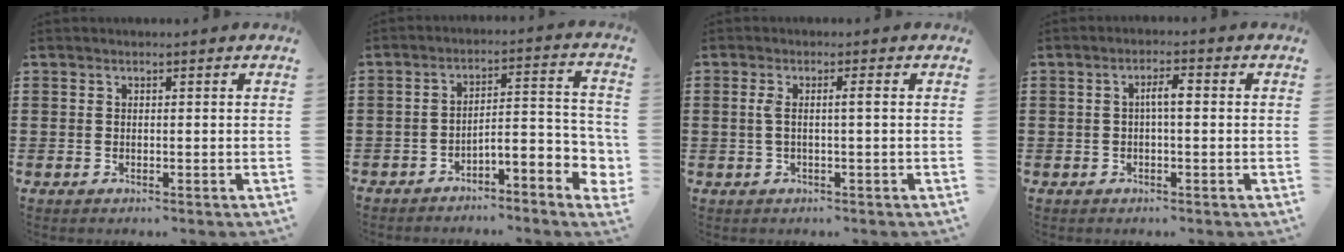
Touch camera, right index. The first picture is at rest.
{"total": 4.1, "force": [-3.6, 0.6, 1.8], "torque": [-0.034, -0.010, -0.076]}
{"total": 2.4, "force": [0.0, -0.1, 2.4], "torque": [-0.046, -0.002, -0.004]}
{"total": 2.8, "force": [-0.1, 0.6, 2.7], "torque": [-0.051, 0.005, -0.005]}